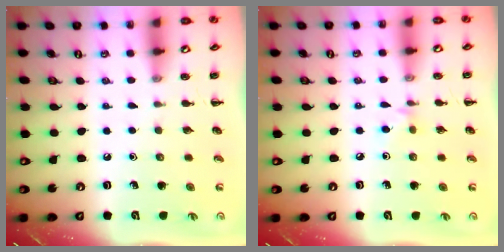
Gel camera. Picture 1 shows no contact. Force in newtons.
{"total": 4.2, "press": 4.0, "slide": 1.2}